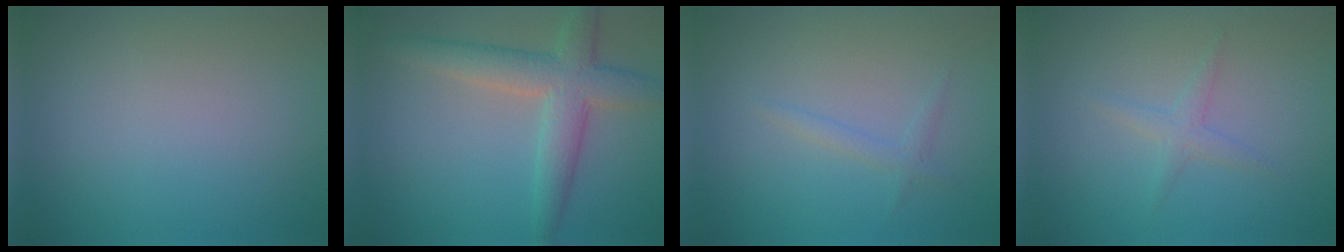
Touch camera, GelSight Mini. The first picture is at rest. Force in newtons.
{"total": 5.3, "press": 5.3, "slide": 0.2}
{"total": 1.1, "press": 1.1, "slide": 0.2}
{"total": 1.3, "press": 1.3, "slide": 0.0}